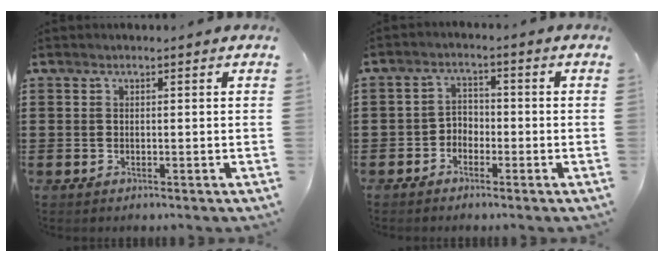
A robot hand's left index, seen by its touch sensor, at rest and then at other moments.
{"total": 2.6, "force": [-2.1, 1.5, 0.4], "torque": [-0.014, 0.007, -0.047]}